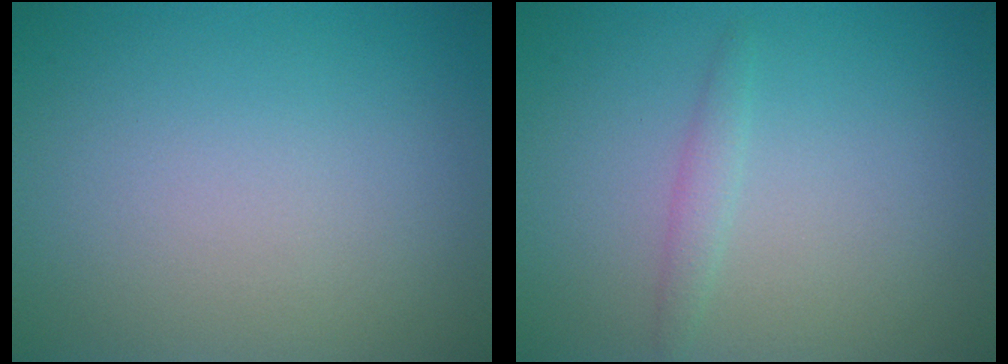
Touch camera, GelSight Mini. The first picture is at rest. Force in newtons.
{"total": 1.2, "press": 1.2, "slide": 0.0}